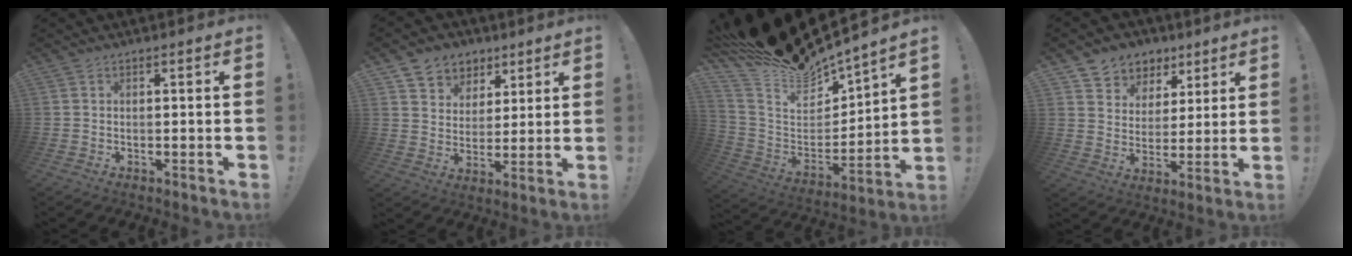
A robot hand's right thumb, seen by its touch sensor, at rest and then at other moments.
{"total": 7.8, "force": [4.3, 6.5, 0.8], "torque": [-0.008, -0.034, 0.088]}
{"total": 16.0, "force": [15.0, 3.2, 4.6], "torque": [-0.104, -0.127, 0.269]}
{"total": 7.8, "force": [4.3, 6.4, 0.9], "torque": [-0.010, -0.038, 0.090]}